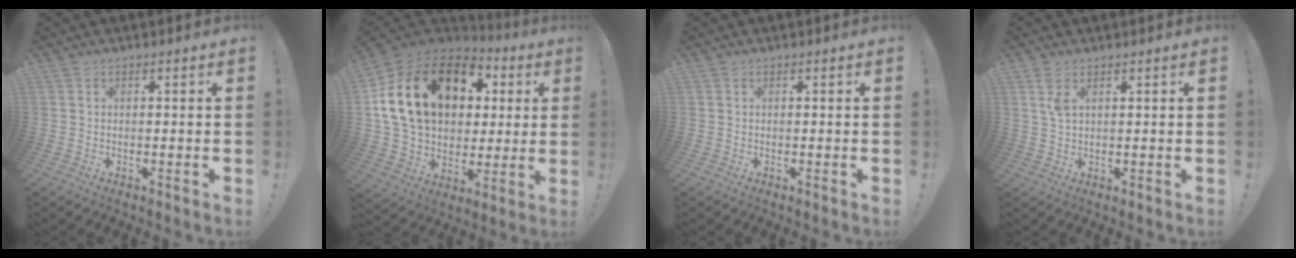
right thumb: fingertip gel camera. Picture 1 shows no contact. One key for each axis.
{"total": 21.3, "fx": 7.3, "fy": 15.8, "fz": 12.4, "tx": -0.206, "ty": -0.025, "tz": 0.170}
{"total": 0.0}
{"total": 3.2, "fx": 1.6, "fy": 1.3, "fz": 2.5, "tx": -0.050, "ty": 0.000, "tz": 0.027}